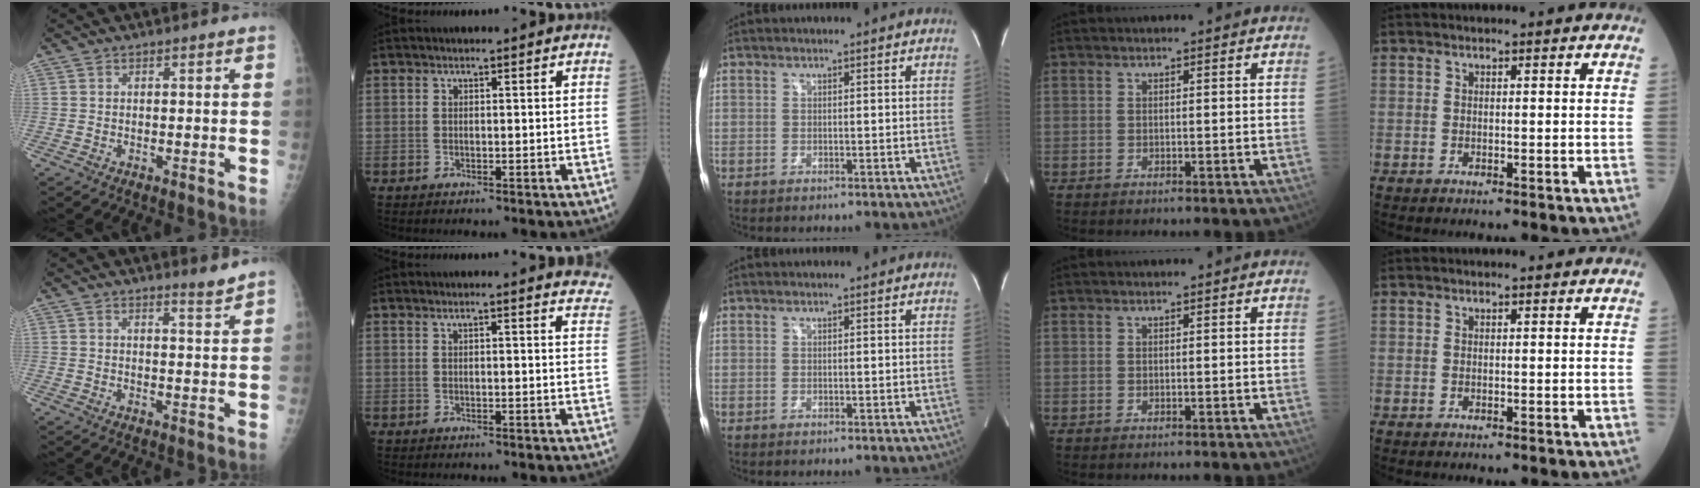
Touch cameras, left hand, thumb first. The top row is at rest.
{"thumb": {"total": 2.3, "force": [2.1, -0.2, 0.7], "torque": [-0.009, -0.026, 0.034]}, "index": {"total": 7.4, "force": [7.1, 0.6, 1.9], "torque": [0.000, -0.019, 0.050]}}